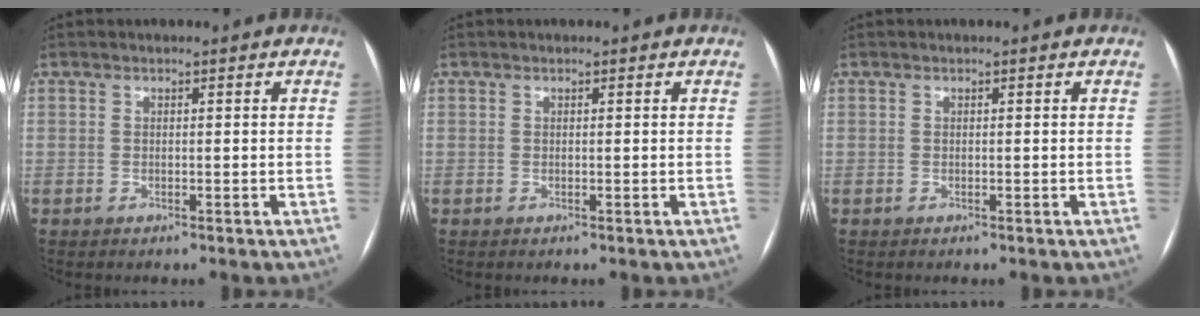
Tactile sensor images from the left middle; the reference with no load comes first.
{"total": 0.0}
{"total": 0.0}